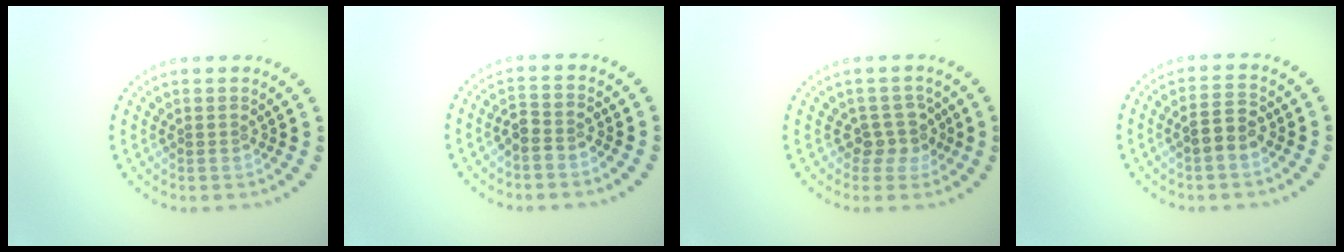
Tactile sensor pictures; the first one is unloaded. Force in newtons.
{"total": 1.9, "press": 1.6, "slide": 1.0}
{"total": 2.4, "press": 1.9, "slide": 1.4}
{"total": 2.5, "press": 2.4, "slide": 0.6}